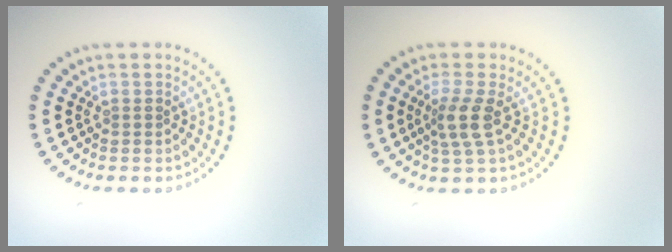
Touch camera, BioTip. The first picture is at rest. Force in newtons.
{"total": 2.8, "press": 2.2, "slide": 1.7}